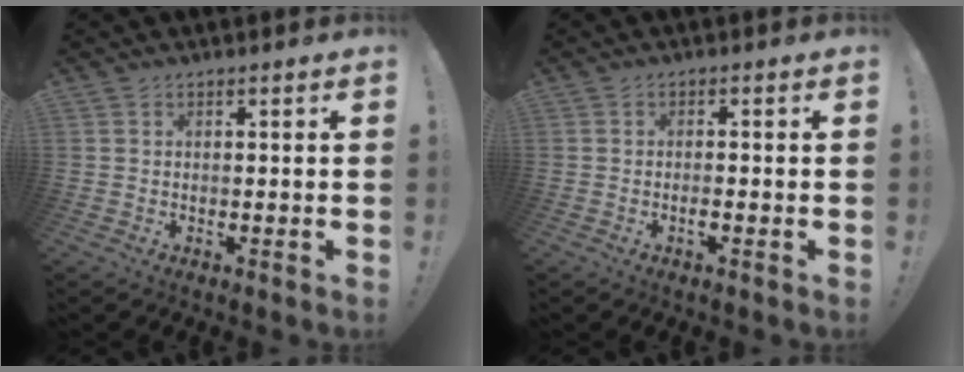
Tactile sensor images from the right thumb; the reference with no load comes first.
{"total": 1.6, "force": [-0.9, 0.1, 1.4], "torque": [-0.032, -0.002, -0.014]}